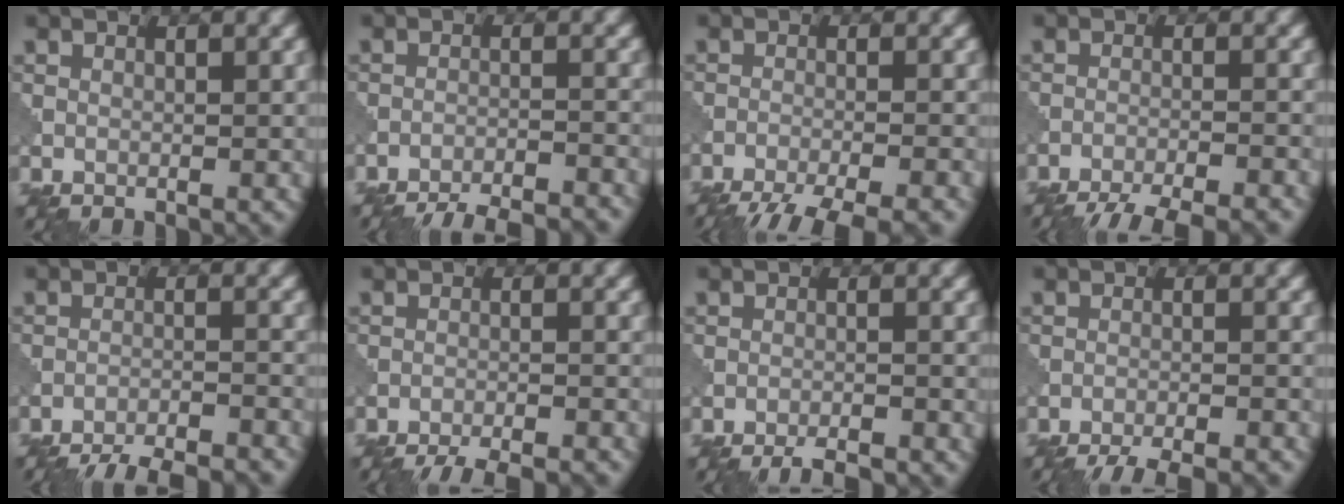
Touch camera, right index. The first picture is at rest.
{"total": 10.3, "force": [-9.8, 2.0, 2.5], "torque": [-0.023, 0.001, -0.131]}
{"total": 8.0, "force": [-6.8, 1.3, 4.0], "torque": [-0.060, -0.021, -0.104]}
{"total": 8.4, "force": [-7.7, 1.4, 3.0], "torque": [-0.043, -0.009, -0.115]}
{"total": 11.1, "force": [-10.5, 2.2, 2.8], "torque": [-0.029, -0.003, -0.141]}
{"total": 7.7, "force": [-7.2, 1.3, 2.4], "torque": [-0.026, 0.001, -0.101]}
{"total": 4.6, "force": [-4.2, 0.6, 1.7], "torque": [-0.021, -0.001, -0.063]}
{"total": 7.7, "force": [-7.2, 1.3, 2.4], "torque": [-0.028, 0.000, -0.102]}